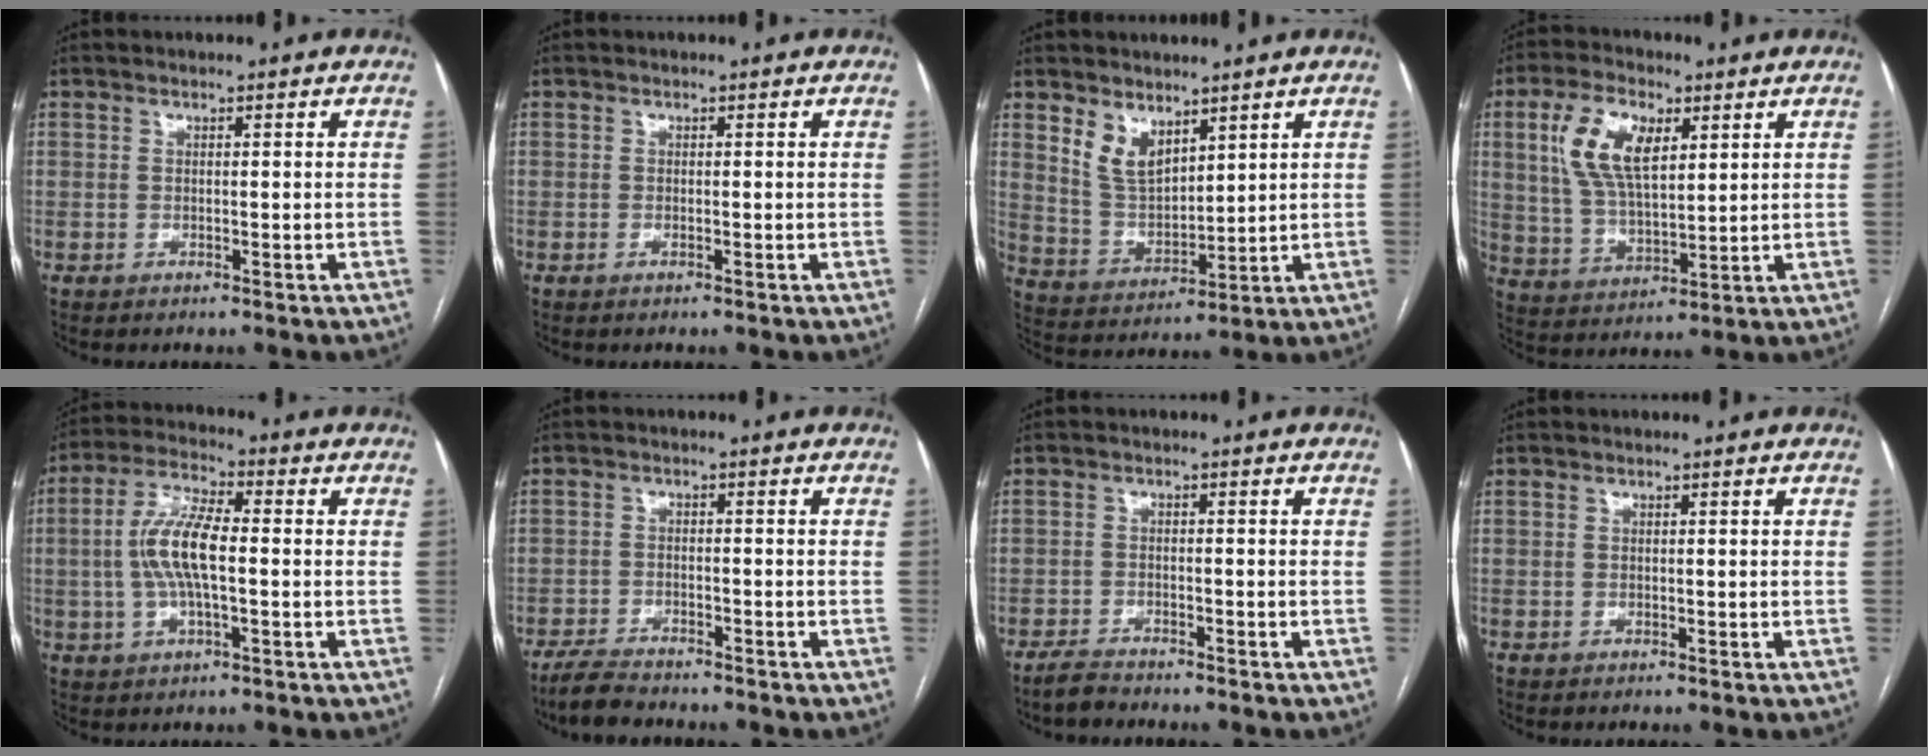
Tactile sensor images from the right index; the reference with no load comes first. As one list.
[{"total": 0.5, "force": [-0.2, 0.2, 0.4], "torque": [-0.010, -0.002, -0.003]}, {"total": 7.0, "force": [4.5, 3.6, 3.9], "torque": [-0.078, -0.002, 0.103]}, {"total": 11.2, "force": [4.2, 5.1, 9.1], "torque": [-0.193, 0.015, 0.083]}, {"total": 9.5, "force": [-0.3, 2.6, 9.2], "torque": [-0.192, 0.009, -0.009]}, {"total": 5.1, "force": [-4.6, 1.0, 1.9], "torque": [-0.039, -0.014, -0.084]}, {"total": 2.7, "force": [-2.6, 0.4, 0.8], "torque": [-0.020, -0.007, -0.049]}, {"total": 0.0}]